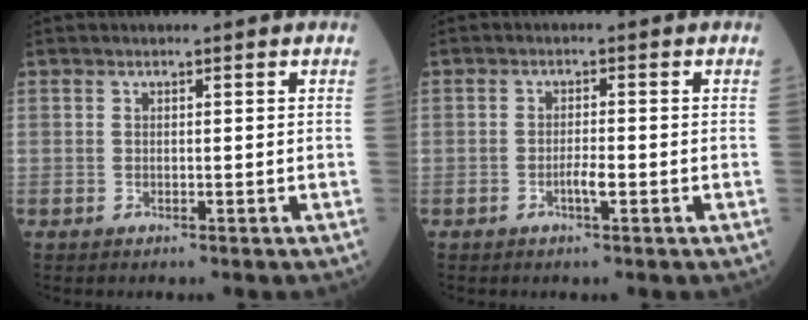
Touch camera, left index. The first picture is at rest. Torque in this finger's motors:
{"motor_torque": [0.59, 0.32, 0.06, 0.03]}